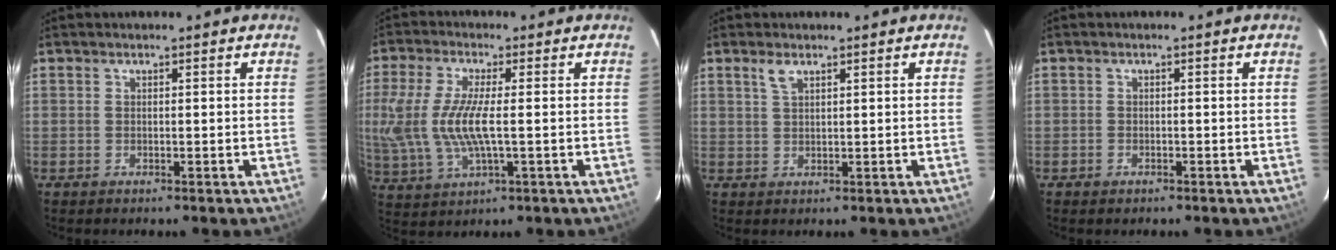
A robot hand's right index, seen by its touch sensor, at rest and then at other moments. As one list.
[{"total": 11.9, "force": [-0.3, 3.4, 11.4], "torque": [-0.236, -0.009, 0.001]}, {"total": 2.2, "force": [1.5, 0.9, 1.4], "torque": [-0.029, 0.004, 0.030]}, {"total": 0.9, "force": [-0.6, 0.7, 0.2], "torque": [-0.003, 0.003, -0.008]}]